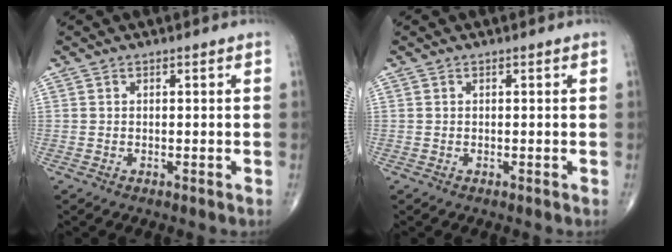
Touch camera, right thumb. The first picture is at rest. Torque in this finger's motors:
{"motor_torque": [-0.33, 0.33, -0.01, 0.00, 0.00]}